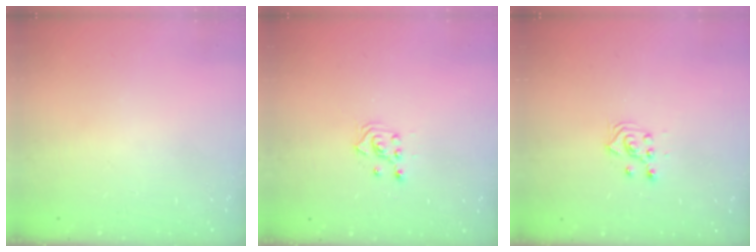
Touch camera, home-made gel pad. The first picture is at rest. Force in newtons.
{"total": 2.6, "press": 2.4, "slide": 1.0}
{"total": 3.1, "press": 3.0, "slide": 0.9}